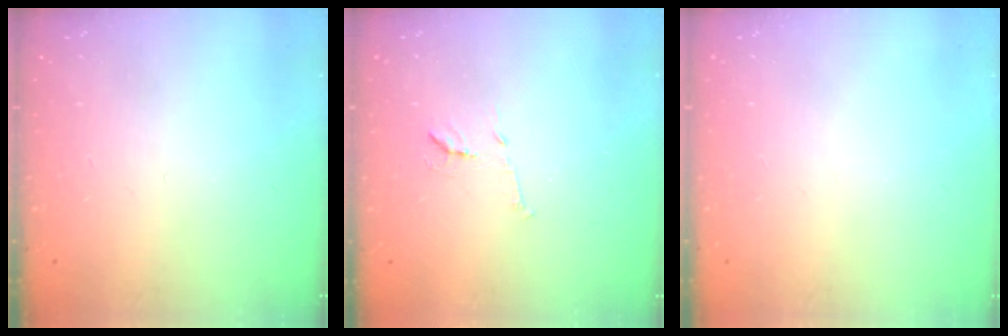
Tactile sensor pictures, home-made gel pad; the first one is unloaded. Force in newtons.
{"total": 9.1, "press": 9.1, "slide": 0.4}
{"total": 0.0}